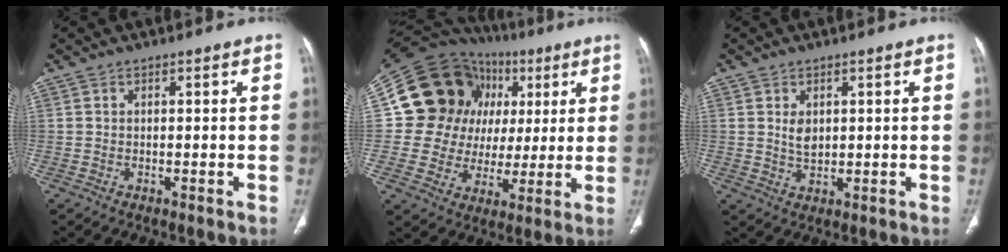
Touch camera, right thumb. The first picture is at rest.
{"total": 22.7, "force": [5.9, 19.1, 10.7], "torque": [-0.114, 0.044, 0.111]}
{"total": 3.2, "force": [0.9, 2.1, 2.3], "torque": [-0.031, -0.010, 0.023]}